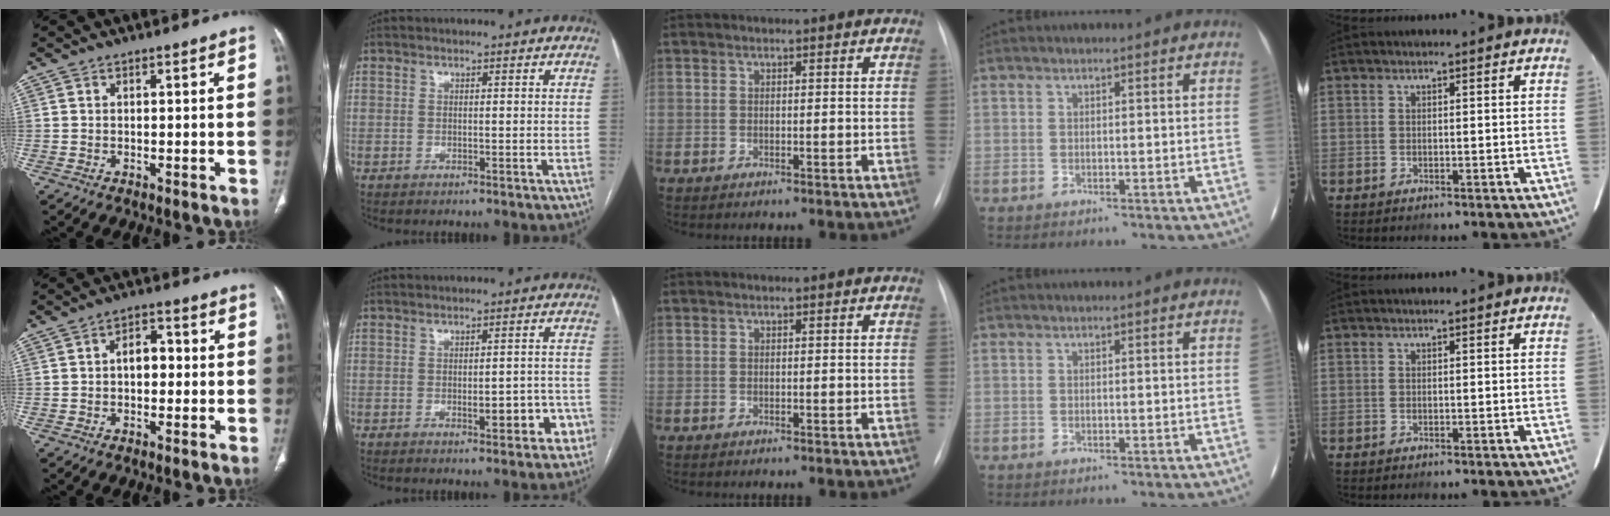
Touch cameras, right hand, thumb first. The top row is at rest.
{"thumb": {"total": 4.9, "force": [0.0, 3.3, 3.6], "torque": [-0.041, 0.018, -0.008]}, "index": {"total": 5.6, "force": [-2.2, 2.1, 4.7], "torque": [-0.052, 0.013, -0.021]}}